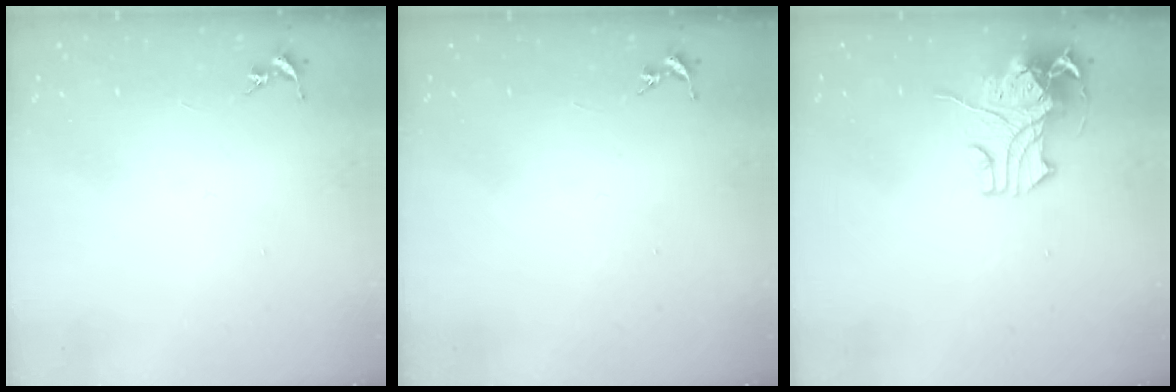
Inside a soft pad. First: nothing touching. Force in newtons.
{"total": 0.0}
{"total": 10.7, "press": 10.6, "slide": 1.8}